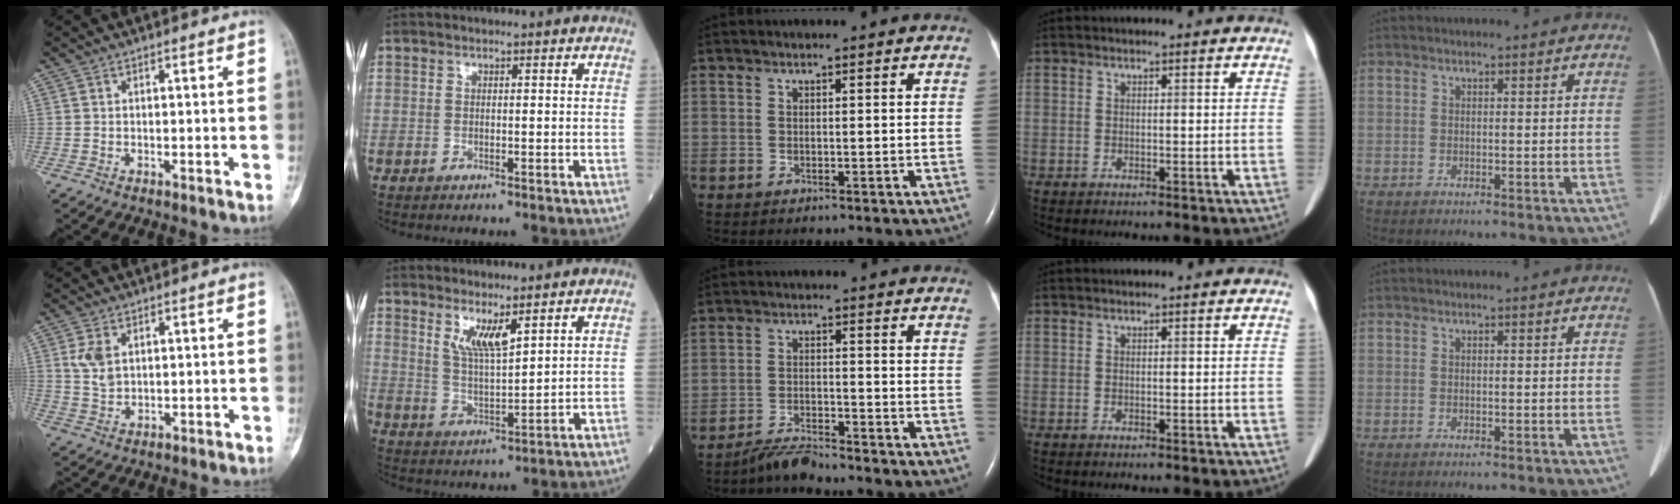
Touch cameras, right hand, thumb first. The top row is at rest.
{"thumb": {"total": 4.7, "force": [1.6, 2.9, 3.2], "torque": [-0.061, -0.005, 0.040]}, "index": {"total": 5.4, "force": [3.3, 0.8, 4.1], "torque": [-0.088, -0.014, 0.069]}, "middle": {"total": 3.9, "force": [-3.8, -0.3, 0.7], "torque": [-0.020, -0.021, -0.070]}}